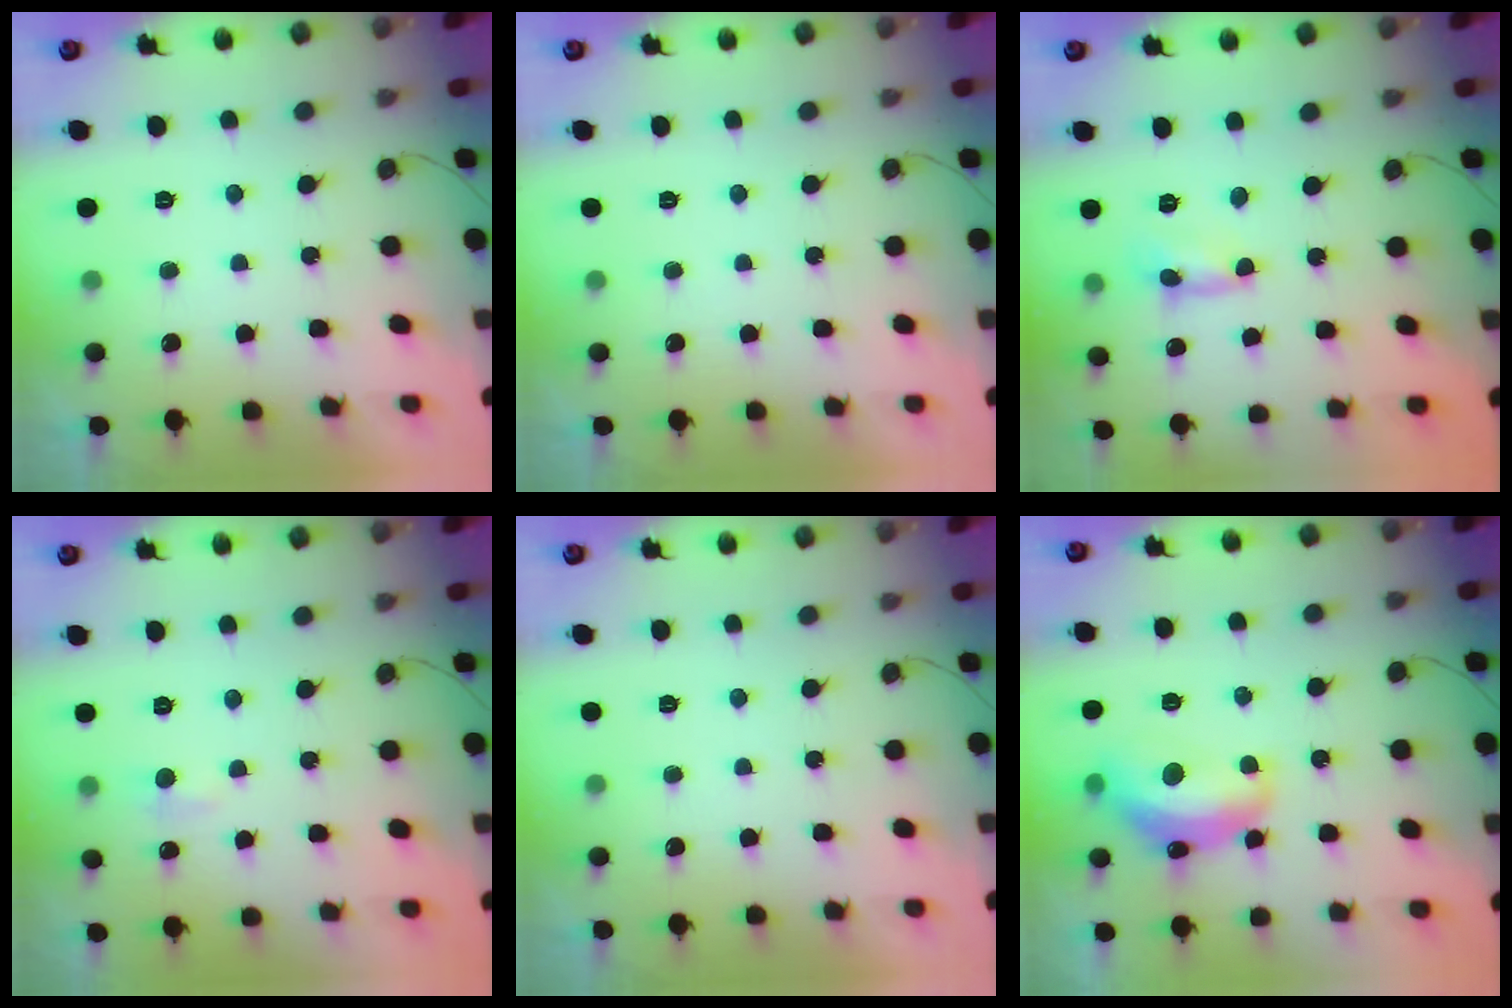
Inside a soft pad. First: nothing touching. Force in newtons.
{"total": 0.0}
{"total": 1.0, "press": 1.0, "slide": 0.1}
{"total": 5.4, "press": 5.3, "slide": 0.8}
{"total": 0.0}
{"total": 13.7, "press": 13.7, "slide": 0.9}